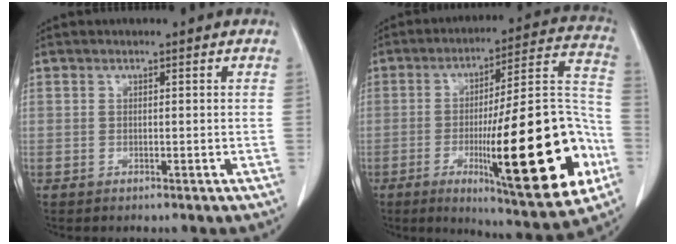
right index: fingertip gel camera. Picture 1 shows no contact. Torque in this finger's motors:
{"motor_torque": [2.14, 0.00, 1.05, 0.21]}